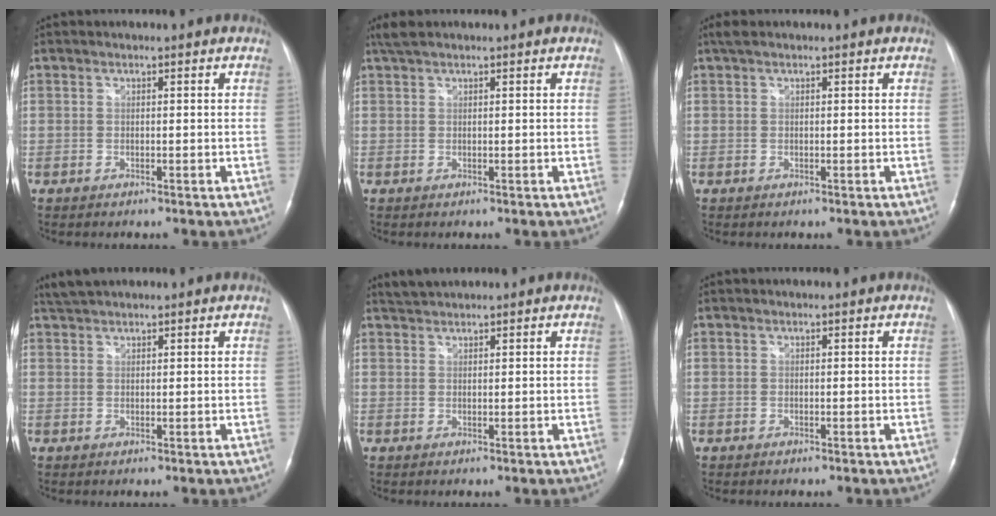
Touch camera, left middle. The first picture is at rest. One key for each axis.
{"total": 2.3, "fx": 1.8, "fy": 0.4, "fz": 1.3, "tx": -0.031, "ty": 0.018, "tz": 0.038}
{"total": 1.7, "fx": 1.2, "fy": 0.5, "fz": 1.1, "tx": -0.026, "ty": 0.022, "tz": 0.022}
{"total": 3.0, "fx": 2.7, "fy": 0.5, "fz": 1.0, "tx": -0.025, "ty": 0.018, "tz": 0.053}
{"total": 2.3, "fx": 2.2, "fy": 0.2, "fz": 0.4, "tx": -0.014, "ty": 0.013, "tz": 0.043}
{"total": 0.0}